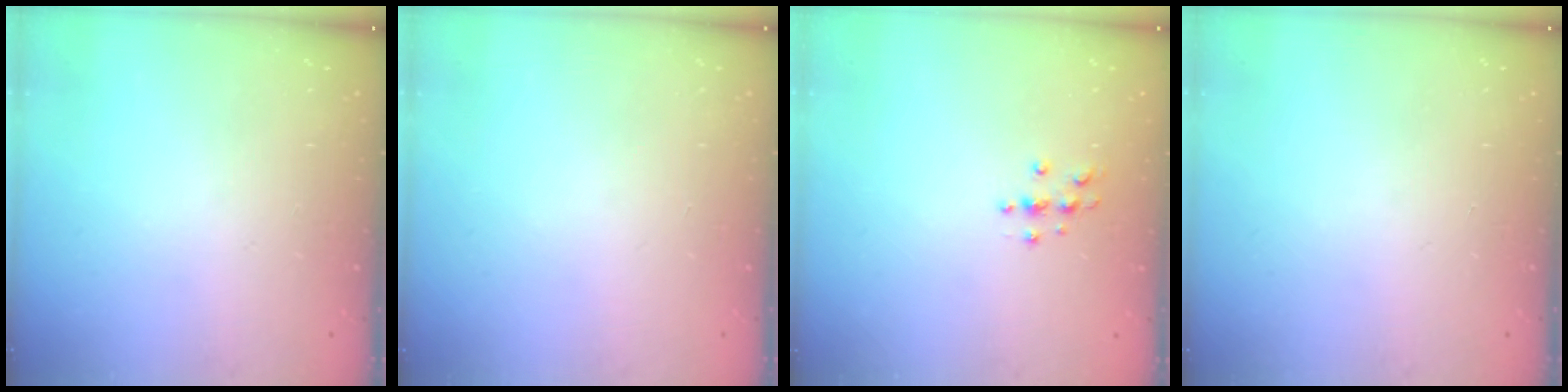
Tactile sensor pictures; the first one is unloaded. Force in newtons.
{"total": 0.0}
{"total": 3.7, "press": 3.7, "slide": 0.4}
{"total": 0.0}